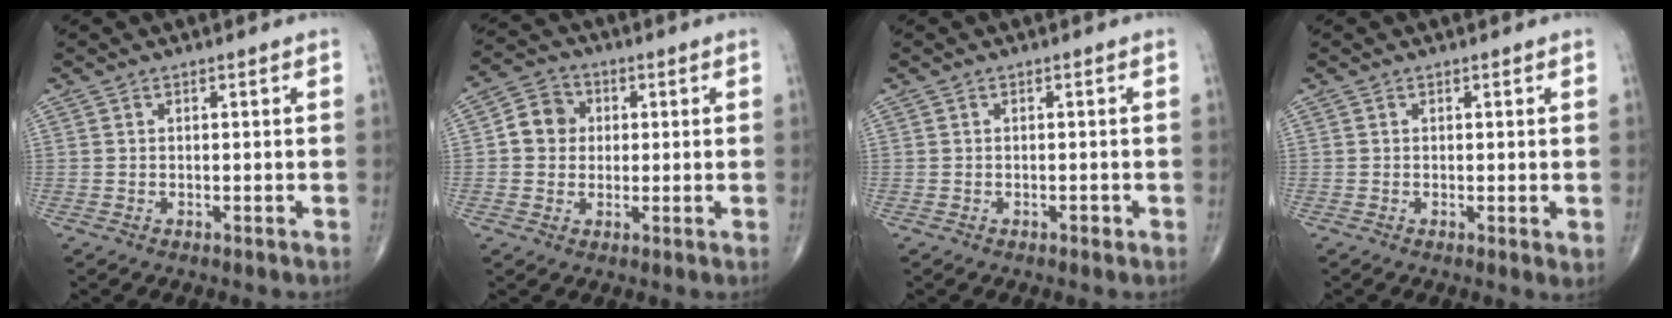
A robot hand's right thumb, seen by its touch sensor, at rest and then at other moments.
{"total": 6.4, "force": [0.6, 5.8, 2.8], "torque": [-0.028, 0.011, 0.000]}
{"total": 0.7, "force": [-0.4, 0.3, 0.5], "torque": [-0.006, 0.000, -0.008]}
{"total": 1.4, "force": [0.0, 0.3, 1.4], "torque": [-0.025, -0.008, -0.001]}